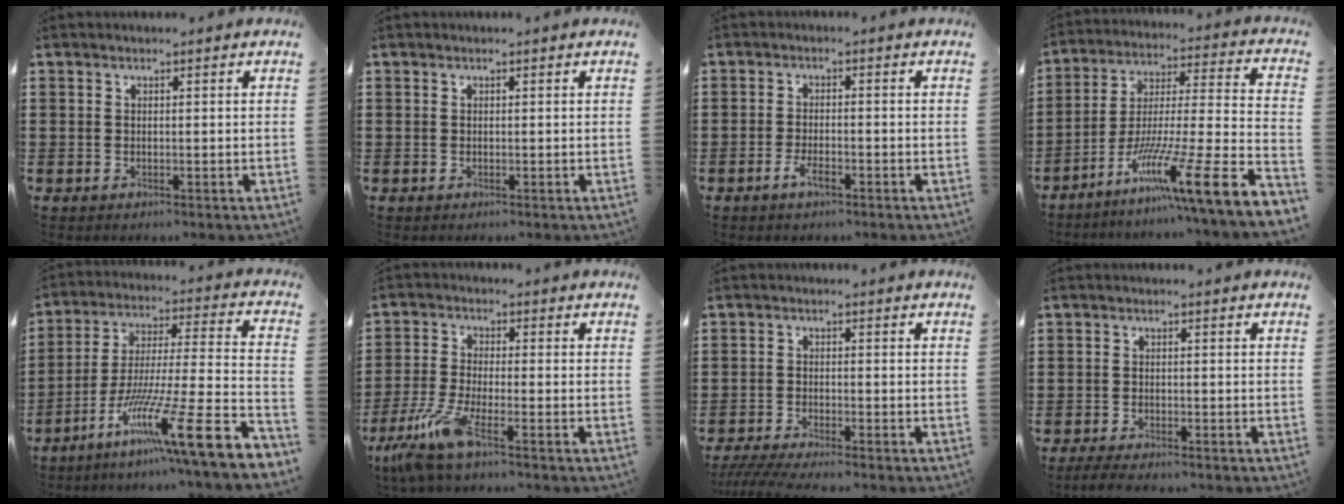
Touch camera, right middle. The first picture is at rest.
{"total": 0.0}
{"total": 2.9, "force": [-1.6, 0.9, 2.3], "torque": [-0.046, -0.001, -0.031]}
{"total": 12.7, "force": [-7.5, -0.2, 10.3], "torque": [-0.164, -0.023, -0.144]}
{"total": 14.6, "force": [-9.0, 0.2, 11.5], "torque": [-0.188, -0.013, -0.170]}
{"total": 6.8, "force": [-4.5, 0.9, 5.0], "torque": [-0.123, -0.018, -0.089]}
{"total": 2.9, "force": [-2.6, -0.2, 1.3], "torque": [-0.035, -0.010, -0.055]}
{"total": 1.8, "force": [-1.7, 0.1, 0.7], "torque": [-0.012, 0.001, -0.033]}